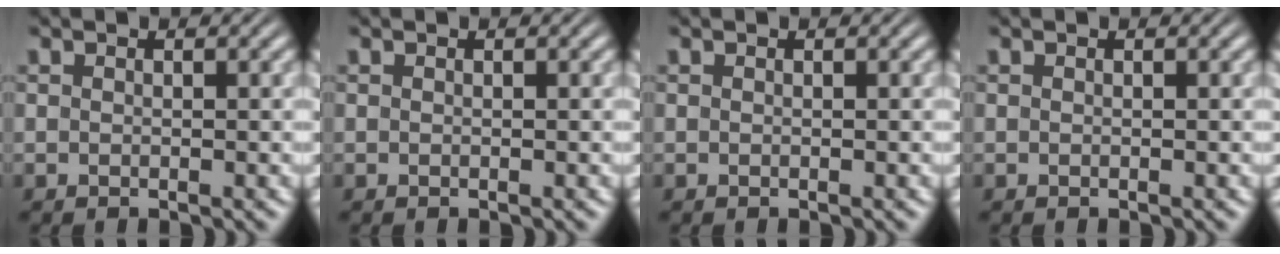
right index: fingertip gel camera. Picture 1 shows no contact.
{"total": 0.0}
{"total": 0.0}
{"total": 0.0}